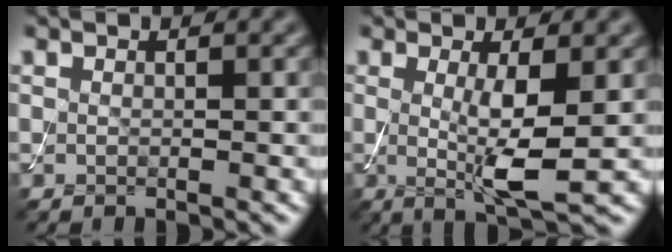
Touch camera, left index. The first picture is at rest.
{"total": 4.8, "force": [0.0, 0.8, 4.7], "torque": [-0.088, -0.014, 0.004]}